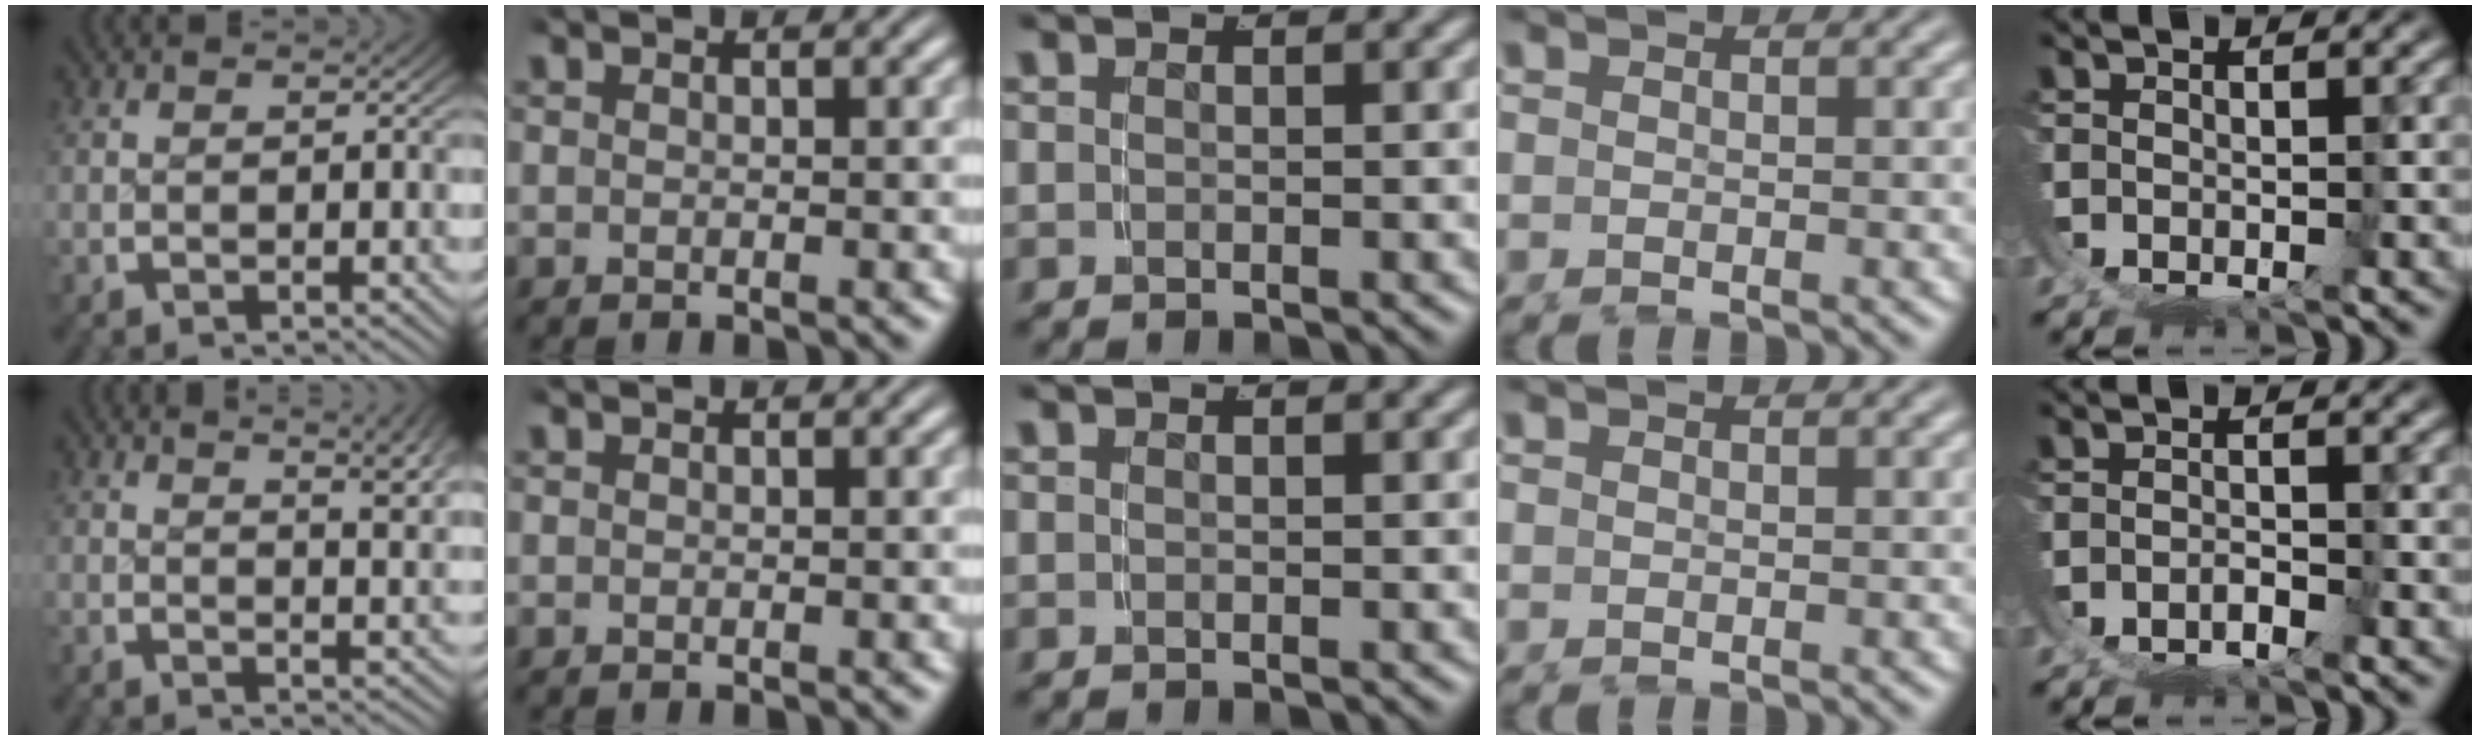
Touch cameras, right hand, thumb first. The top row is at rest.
{"thumb": {"total": 4.7, "force": [2.2, 1.5, 3.9], "torque": [-0.041, -0.003, 0.034]}, "ring": {"total": 0.5, "force": [0.5, 0.1, -0.1], "torque": [0.005, 0.009, 0.003]}, "little": {"total": 1.2, "force": [-1.0, -0.5, 0.4], "torque": [-0.005, 0.000, -0.017]}}